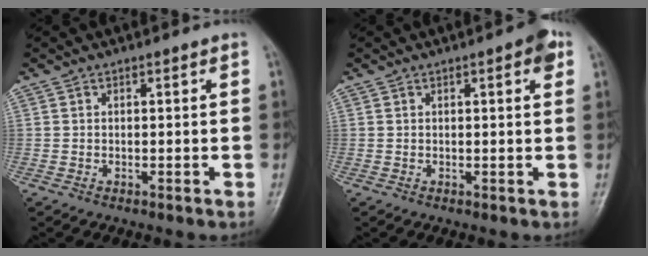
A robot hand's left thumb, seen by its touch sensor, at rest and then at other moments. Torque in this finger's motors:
{"motor_torque": [0.94, 0.54, 0.31, -0.53, 0.00]}